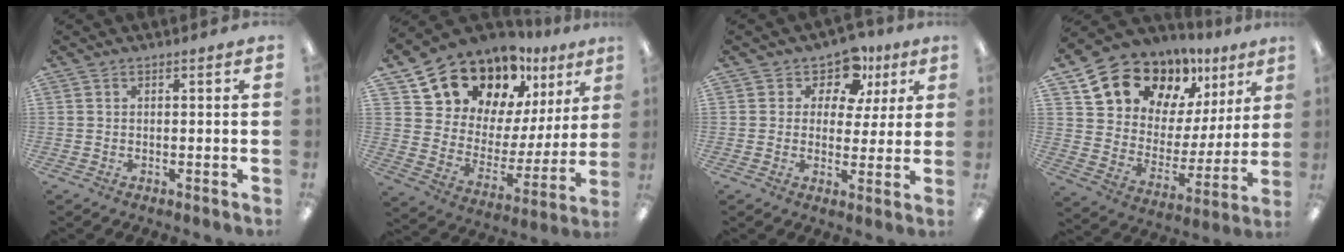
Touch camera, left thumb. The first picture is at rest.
{"total": 15.6, "force": [13.8, 6.6, 3.1], "torque": [-0.088, -0.116, 0.252]}
{"total": 8.5, "force": [5.2, 5.9, 3.2], "torque": [-0.056, -0.034, 0.094]}
{"total": 14.0, "force": [11.7, 7.1, 3.0], "torque": [-0.087, -0.097, 0.219]}